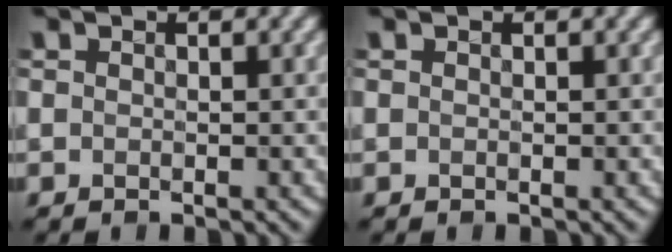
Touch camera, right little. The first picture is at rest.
{"total": 0.0}